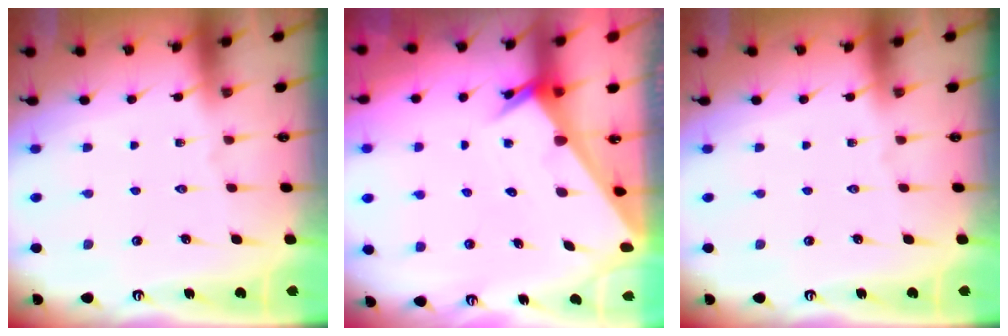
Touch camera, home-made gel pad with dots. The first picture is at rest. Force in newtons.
{"total": 2.4, "press": 2.4, "slide": 0.0}
{"total": 0.0}